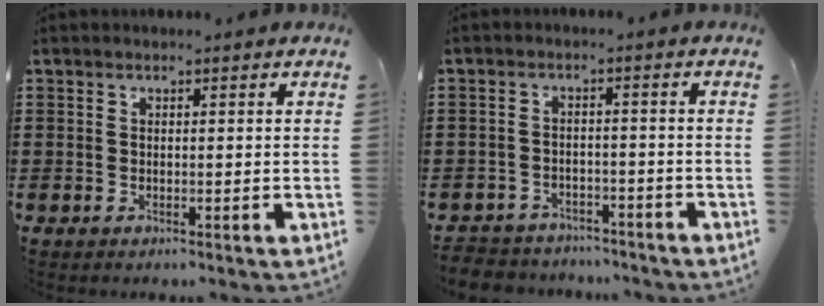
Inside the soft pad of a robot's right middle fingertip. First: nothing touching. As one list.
[{"total": 3.3, "force": [-3.3, 0.6, -0.3], "torque": [-0.004, -0.002, -0.070]}]